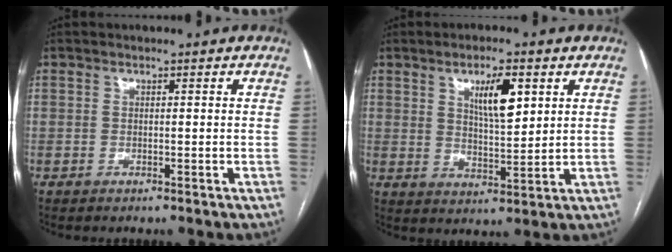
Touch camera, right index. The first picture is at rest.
{"total": 7.4, "force": [3.2, 2.0, 6.4], "torque": [-0.108, -0.002, 0.056]}